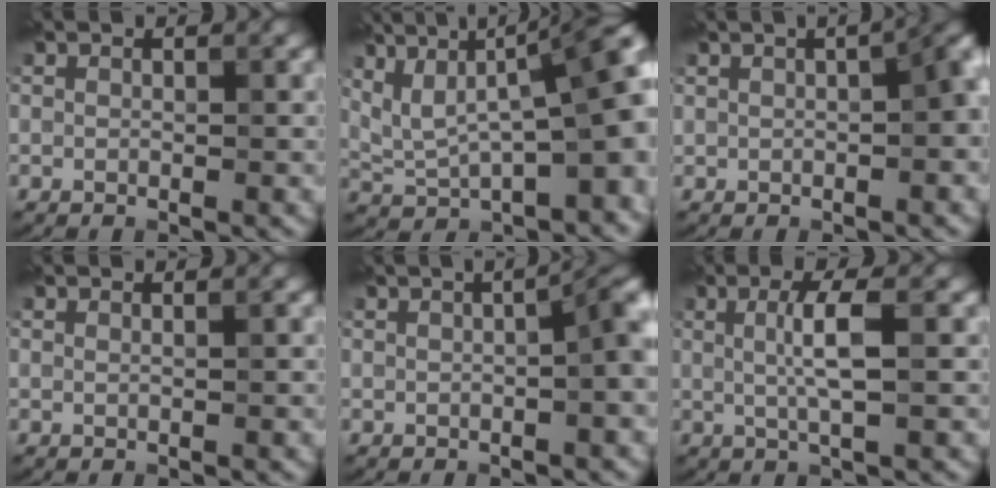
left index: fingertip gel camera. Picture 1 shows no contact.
{"total": 11.3, "force": [3.4, 3.7, 10.1], "torque": [-0.166, 0.008, 0.068]}
{"total": 4.2, "force": [0.3, 1.4, 3.9], "torque": [-0.039, 0.009, 0.010]}
{"total": 0.5, "force": [0.3, 0.2, 0.3], "torque": [0.000, -0.004, -0.001]}
{"total": 5.1, "force": [-0.1, 1.9, 4.7], "torque": [-0.034, 0.015, 0.000]}
{"total": 3.4, "force": [0.3, 0.6, 3.4], "torque": [-0.062, 0.003, 0.003]}